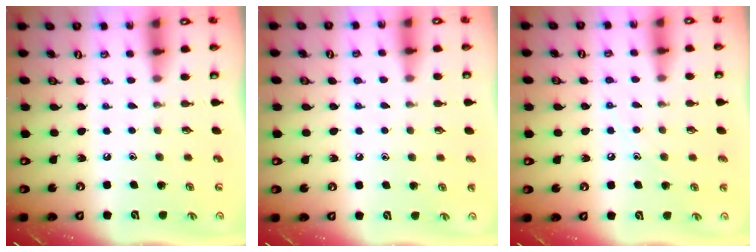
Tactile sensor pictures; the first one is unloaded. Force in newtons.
{"total": 4.3, "press": 4.2, "slide": 0.5}
{"total": 6.6, "press": 6.6, "slide": 0.5}